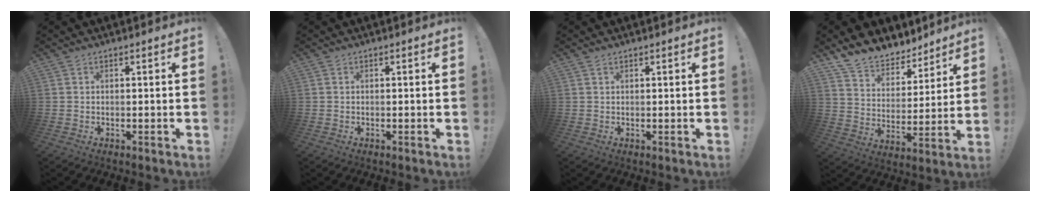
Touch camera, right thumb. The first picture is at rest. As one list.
[{"total": 0.0}, {"total": 0.6, "force": [0.5, 0.2, 0.3], "torque": [-0.007, 0.000, 0.010]}, {"total": 11.5, "force": [10.4, 4.7, 1.9], "torque": [-0.047, -0.090, 0.194]}]